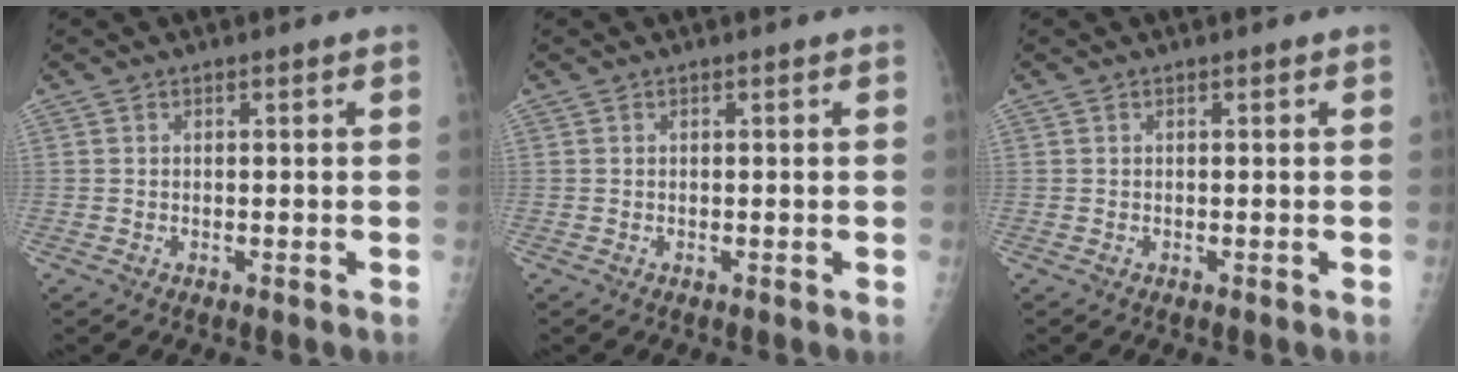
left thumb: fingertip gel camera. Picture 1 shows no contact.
{"total": 0.0}
{"total": 0.0}